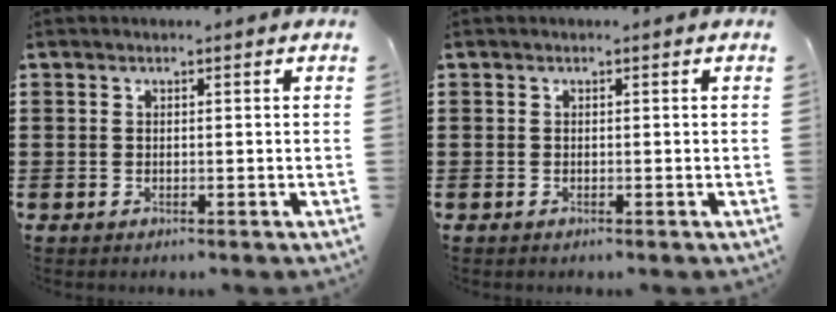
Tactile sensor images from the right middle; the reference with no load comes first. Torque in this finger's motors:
{"motor_torque": [0.55, 0.28, 0.07, 0.00]}